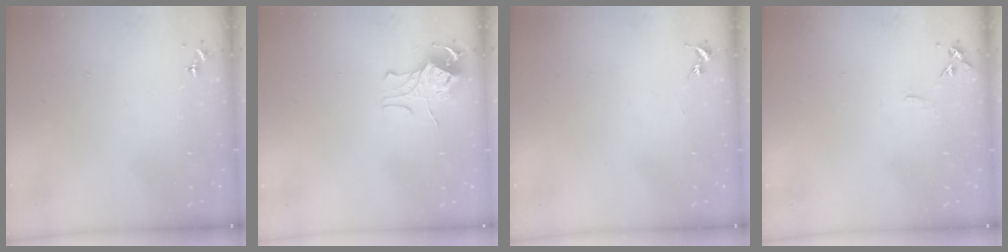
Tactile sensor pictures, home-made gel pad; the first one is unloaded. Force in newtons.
{"total": 8.8, "press": 8.8, "slide": 0.7}
{"total": 0.0}
{"total": 5.5, "press": 5.4, "slide": 0.6}